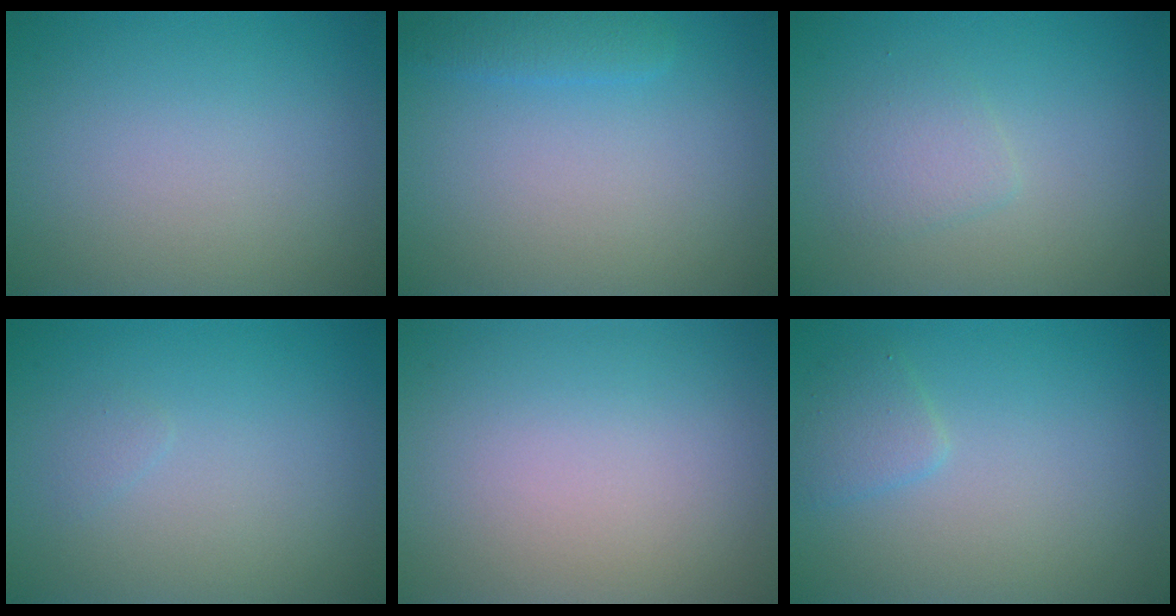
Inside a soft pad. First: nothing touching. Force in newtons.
{"total": 1.5, "press": 1.5, "slide": 0.2}
{"total": 1.8, "press": 1.8, "slide": 0.0}
{"total": 0.5, "press": 0.5, "slide": 0.0}
{"total": 0.5, "press": 0.5, "slide": 0.0}
{"total": 1.6, "press": 1.6, "slide": 0.1}